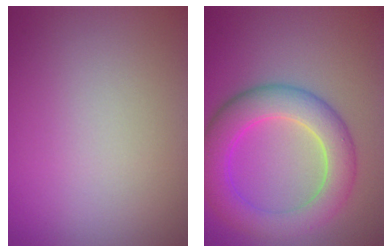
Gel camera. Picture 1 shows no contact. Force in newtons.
{"total": 6.4, "press": 6.4, "slide": 0.0}